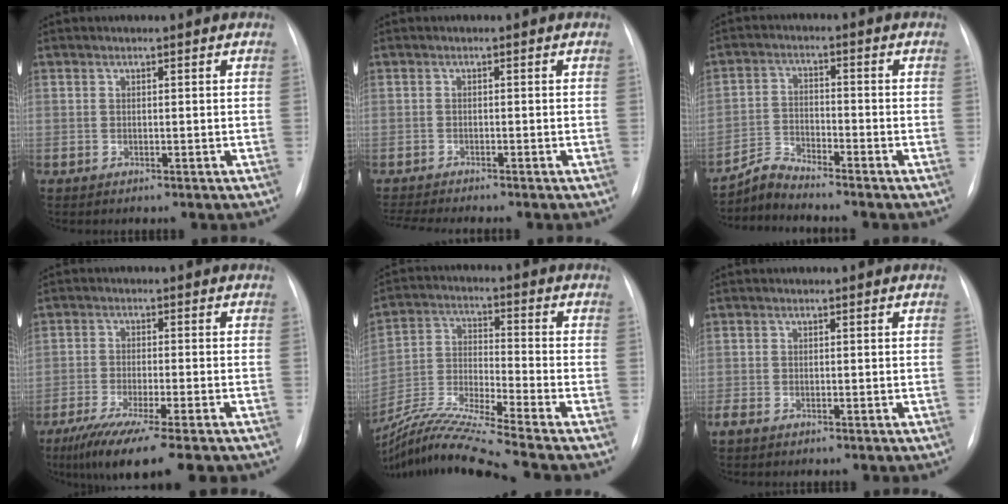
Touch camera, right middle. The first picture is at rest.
{"total": 5.1, "force": [-4.6, -0.7, 2.0], "torque": [-0.034, -0.014, -0.073]}
{"total": 4.1, "force": [-4.0, -0.6, -0.4], "torque": [-0.003, -0.016, -0.077]}
{"total": 12.0, "force": [-8.8, 0.9, 8.1], "torque": [-0.132, -0.033, -0.135]}
{"total": 13.6, "force": [-11.7, -2.5, 6.5], "torque": [-0.133, -0.023, -0.212]}
{"total": 1.3, "force": [-0.8, 0.6, 0.8], "torque": [-0.023, -0.004, -0.011]}